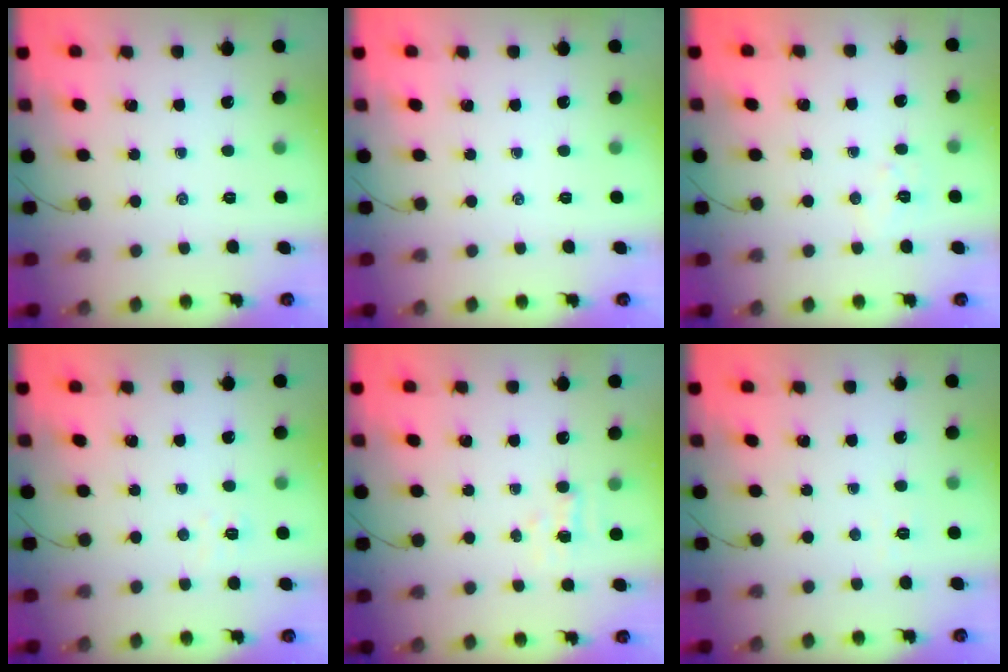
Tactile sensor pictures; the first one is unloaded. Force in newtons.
{"total": 0.0}
{"total": 4.8, "press": 4.8, "slide": 0.9}
{"total": 3.6, "press": 3.4, "slide": 1.1}
{"total": 2.7, "press": 2.6, "slide": 0.7}
{"total": 2.4, "press": 2.3, "slide": 0.5}